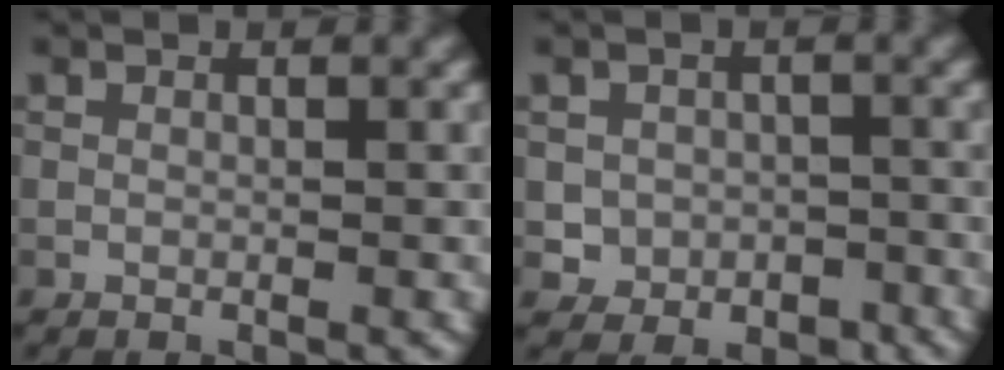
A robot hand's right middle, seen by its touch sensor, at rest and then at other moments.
{"total": 3.0, "force": [-0.8, 2.8, 0.8], "torque": [-0.002, -0.008, -0.013]}